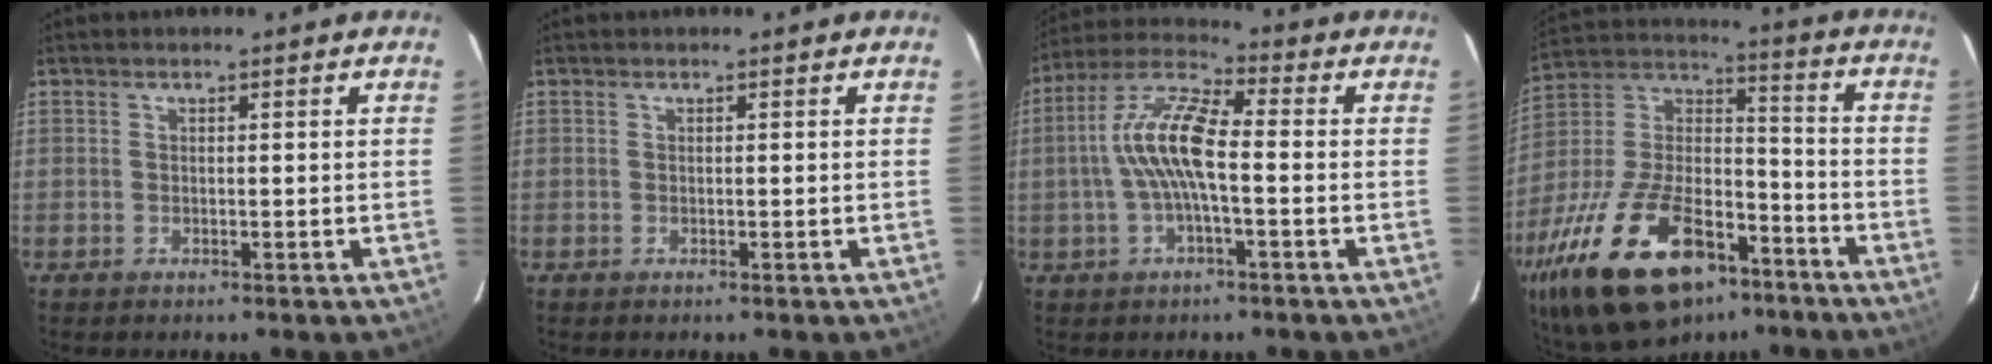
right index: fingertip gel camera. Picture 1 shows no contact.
{"total": 0.0}
{"total": 11.0, "force": [-0.9, 3.1, 10.6], "torque": [-0.215, 0.016, -0.021]}
{"total": 28.6, "force": [-17.1, 13.6, 18.4], "torque": [-0.368, -0.002, -0.278]}